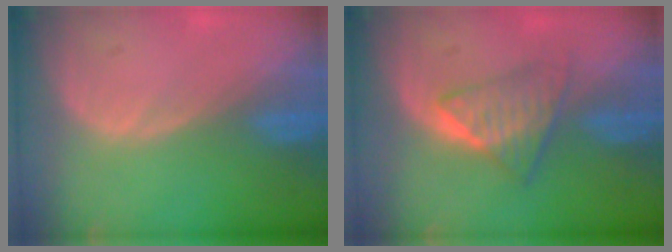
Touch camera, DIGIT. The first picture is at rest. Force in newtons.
{"total": 6.2, "press": 5.4, "slide": 3.1}